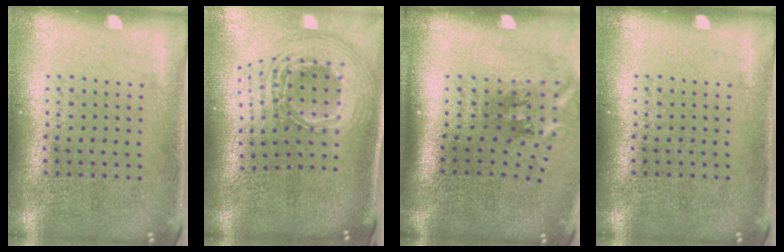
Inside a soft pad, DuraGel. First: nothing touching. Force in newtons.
{"total": 2.7, "press": 1.9, "slide": 2.0}
{"total": 2.2, "press": 1.3, "slide": 1.8}
{"total": 0.0}